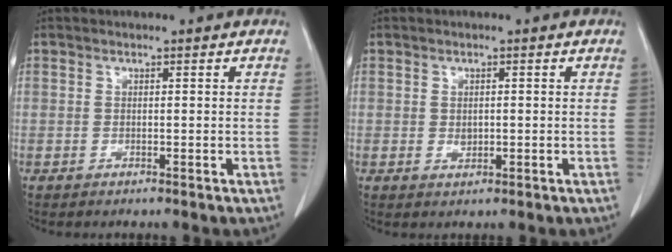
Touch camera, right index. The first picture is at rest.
{"total": 1.4, "force": [-0.1, 1.0, 1.0], "torque": [-0.017, -0.002, 0.003]}